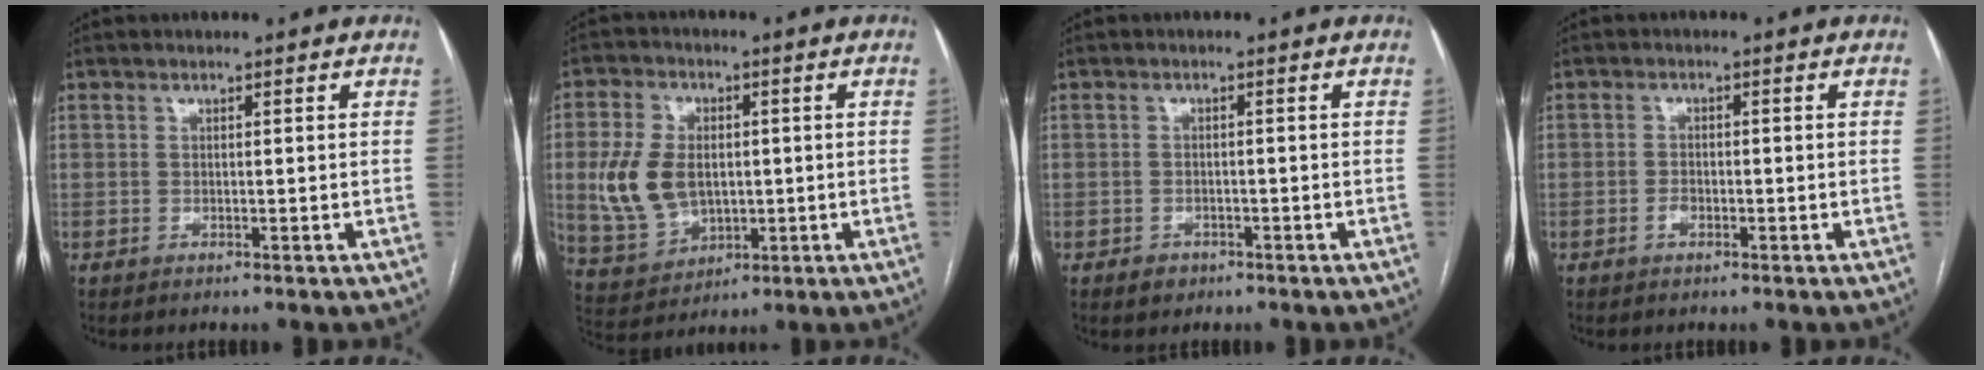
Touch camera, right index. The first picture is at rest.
{"total": 11.2, "force": [0.2, 7.8, 8.0], "torque": [-0.178, 0.015, 0.021]}
{"total": 2.2, "force": [-1.3, 1.7, 0.7], "torque": [-0.011, 0.004, -0.013]}
{"total": 1.9, "force": [-0.9, 1.1, 1.3], "torque": [-0.026, 0.003, -0.015]}